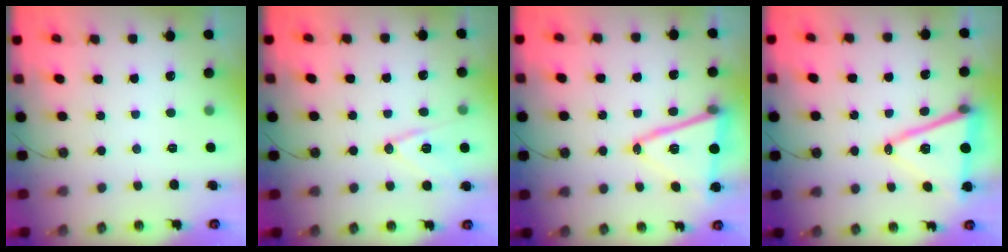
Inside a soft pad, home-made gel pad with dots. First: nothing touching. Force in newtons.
{"total": 11.2, "press": 10.6, "slide": 3.4}
{"total": 15.9, "press": 15.5, "slide": 3.7}
{"total": 15.6, "press": 15.1, "slide": 3.9}